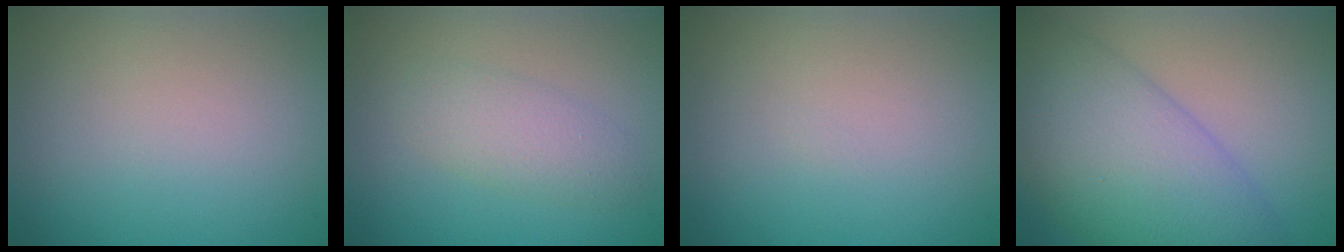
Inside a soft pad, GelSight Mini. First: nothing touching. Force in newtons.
{"total": 2.8, "press": 2.8, "slide": 0.1}
{"total": 0.0}
{"total": 9.9, "press": 9.9, "slide": 0.3}